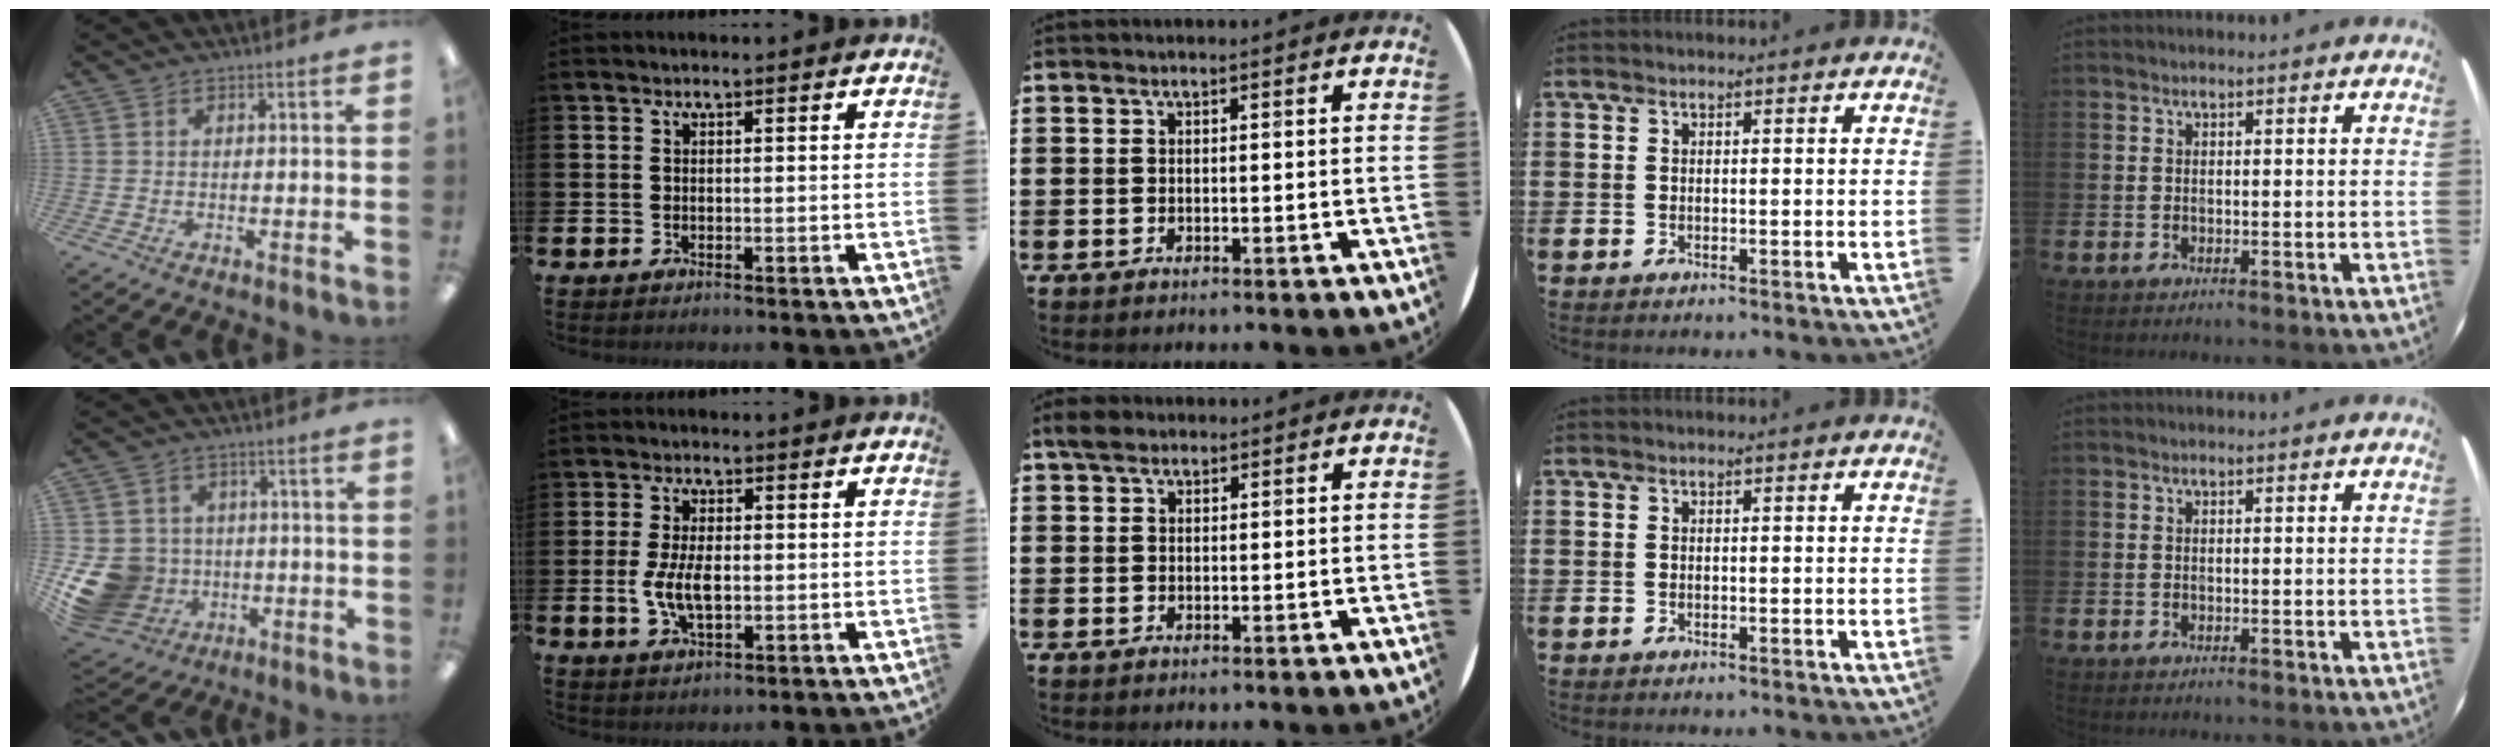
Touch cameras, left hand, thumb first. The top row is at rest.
{"thumb": {"total": 12.5, "force": [-2.9, 11.3, 4.6], "torque": [-0.122, 0.020, -0.042]}, "index": {"total": 5.4, "force": [-0.3, 2.7, 4.7], "torque": [-0.096, 0.002, -0.010]}, "middle": {"total": 1.8, "force": [1.5, 0.9, 0.6], "torque": [-0.006, 0.004, 0.026]}}